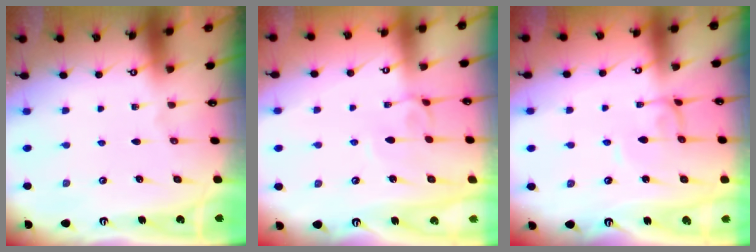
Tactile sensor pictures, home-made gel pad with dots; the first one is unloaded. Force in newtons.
{"total": 5.1, "press": 5.1, "slide": 0.1}
{"total": 2.4, "press": 2.4, "slide": 0.1}